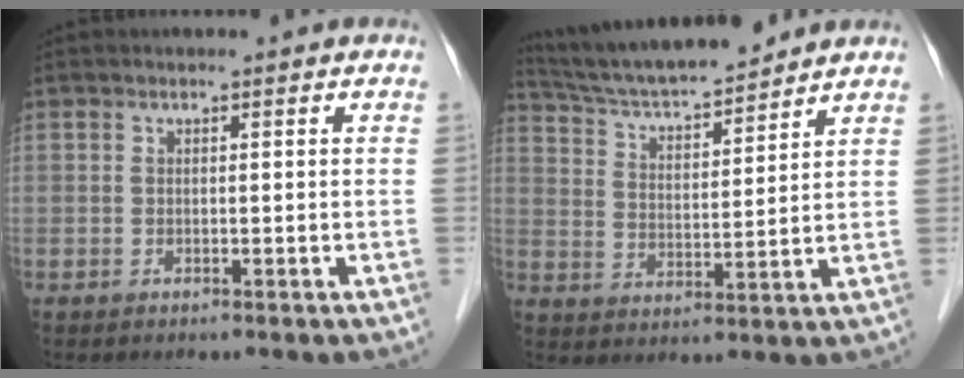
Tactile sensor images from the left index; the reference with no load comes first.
{"total": 13.6, "force": [12.5, 1.3, 5.2], "torque": [-0.094, 0.011, 0.215]}